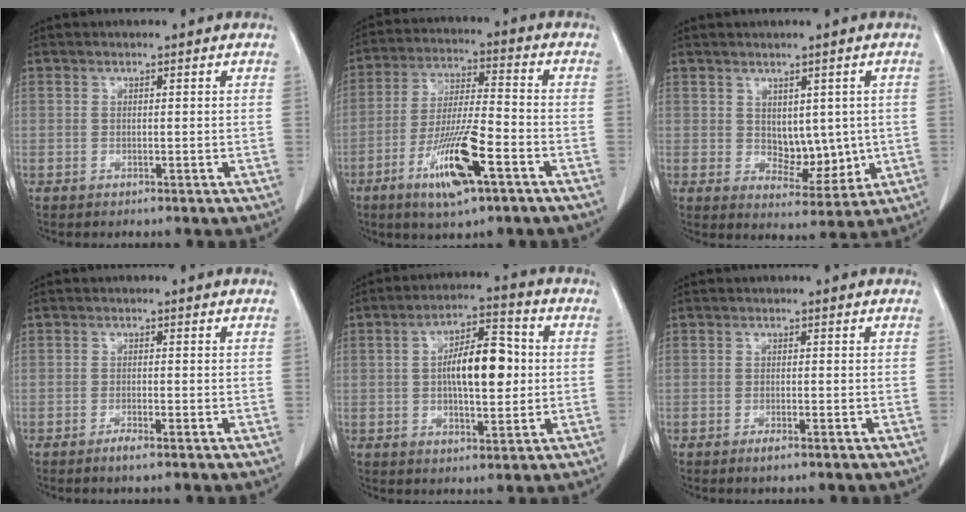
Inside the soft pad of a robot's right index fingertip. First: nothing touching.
{"total": 12.6, "force": [-6.1, 2.0, 10.9], "torque": [-0.209, -0.013, -0.108]}
{"total": 6.0, "force": [0.4, 3.7, 4.8], "torque": [-0.063, -0.007, 0.024]}
{"total": 1.6, "force": [-1.2, 0.0, 1.1], "torque": [-0.024, -0.003, -0.022]}
{"total": 10.4, "force": [0.4, 3.7, 9.7], "torque": [-0.167, 0.018, 0.006]}
{"total": 1.3, "force": [-0.9, 0.1, 0.9], "torque": [-0.019, -0.002, -0.015]}